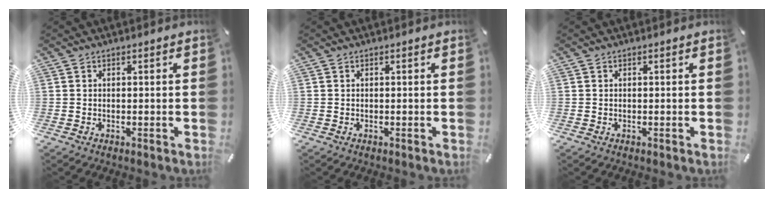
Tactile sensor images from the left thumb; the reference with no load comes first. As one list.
[{"total": 0.0}, {"total": 0.0}]